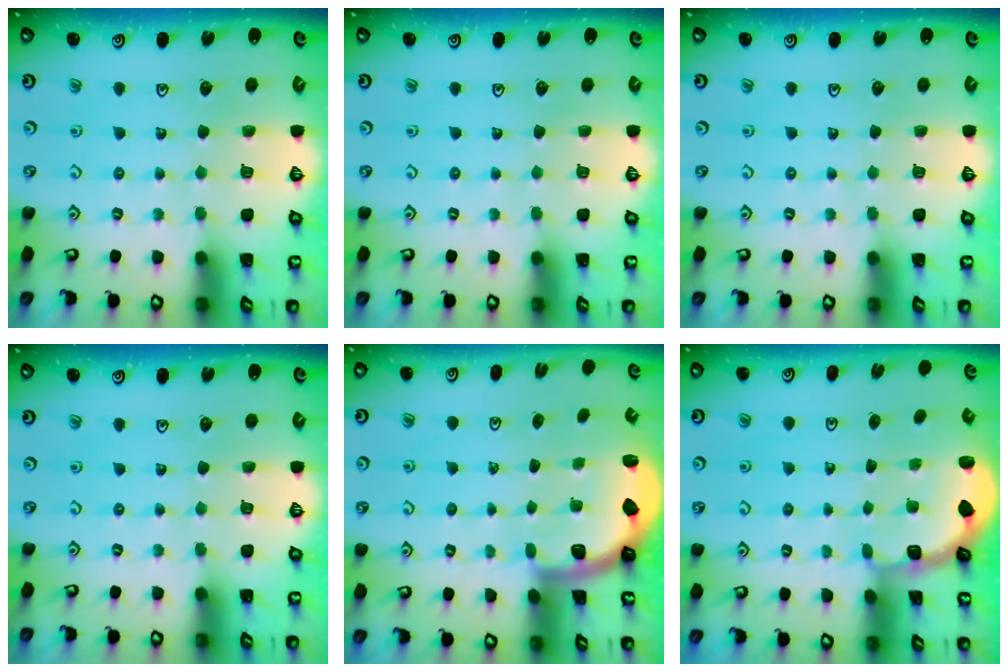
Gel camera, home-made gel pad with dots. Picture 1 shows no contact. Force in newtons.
{"total": 0.0}
{"total": 0.0}
{"total": 0.0}
{"total": 2.0, "press": 2.0, "slide": 0.5}
{"total": 1.7, "press": 1.5, "slide": 0.7}